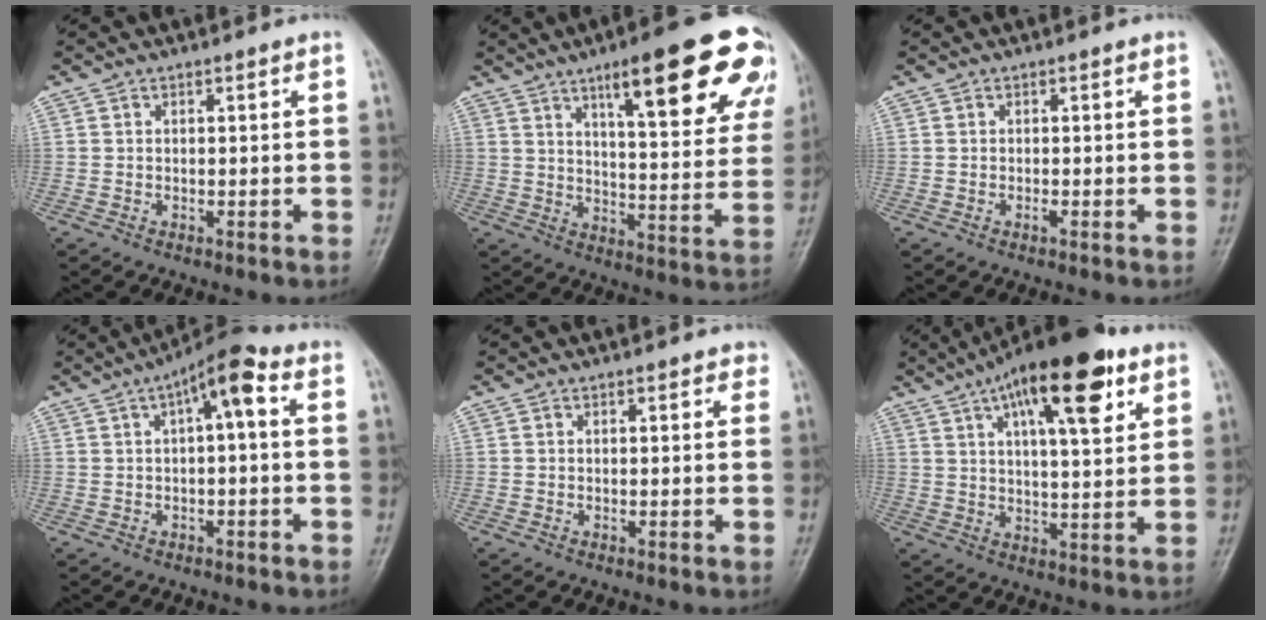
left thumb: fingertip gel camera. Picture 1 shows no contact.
{"total": 23.6, "force": [12.7, 5.8, 19.0], "torque": [-0.225, -0.036, 0.177]}
{"total": 0.6, "force": [-0.2, 0.2, 0.6], "torque": [-0.007, 0.000, -0.004]}
{"total": 7.4, "force": [1.8, 2.4, 6.7], "torque": [-0.098, 0.031, 0.017]}
{"total": 1.3, "force": [0.7, 0.7, 0.8], "torque": [0.000, 0.000, 0.003]}
{"total": 18.1, "force": [9.0, 5.9, 14.5], "torque": [-0.208, -0.016, 0.138]}